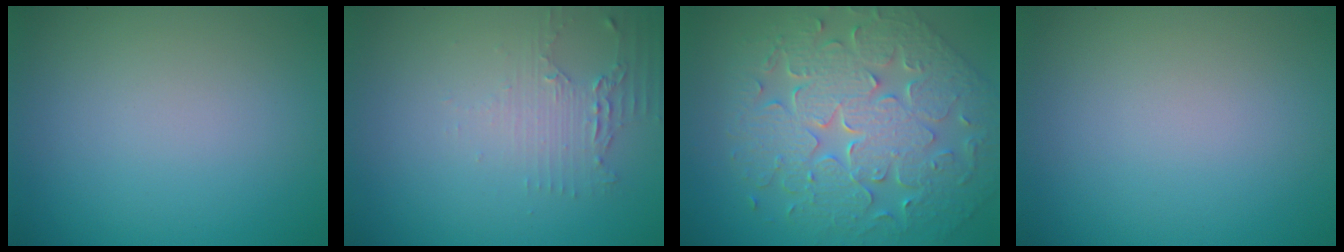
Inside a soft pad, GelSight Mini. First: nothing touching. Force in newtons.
{"total": 2.2, "press": 1.8, "slide": 1.2}
{"total": 9.3, "press": 6.8, "slide": 6.3}
{"total": 0.0}